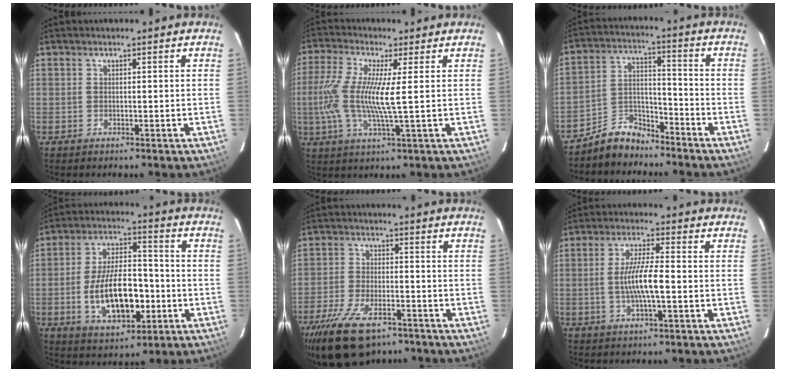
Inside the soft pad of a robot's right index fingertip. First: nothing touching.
{"total": 10.9, "force": [0.1, 0.5, 10.9], "torque": [-0.220, -0.007, -0.001]}
{"total": 7.8, "force": [-6.7, 3.6, 1.7], "torque": [-0.042, 0.034, -0.124]}
{"total": 15.3, "force": [-3.9, 7.3, 12.8], "torque": [-0.246, 0.005, -0.051]}
{"total": 15.3, "force": [-10.3, 6.9, 8.9], "torque": [-0.203, -0.027, -0.182]}
{"total": 7.4, "force": [-1.2, 0.8, 7.2], "torque": [-0.135, -0.002, -0.023]}